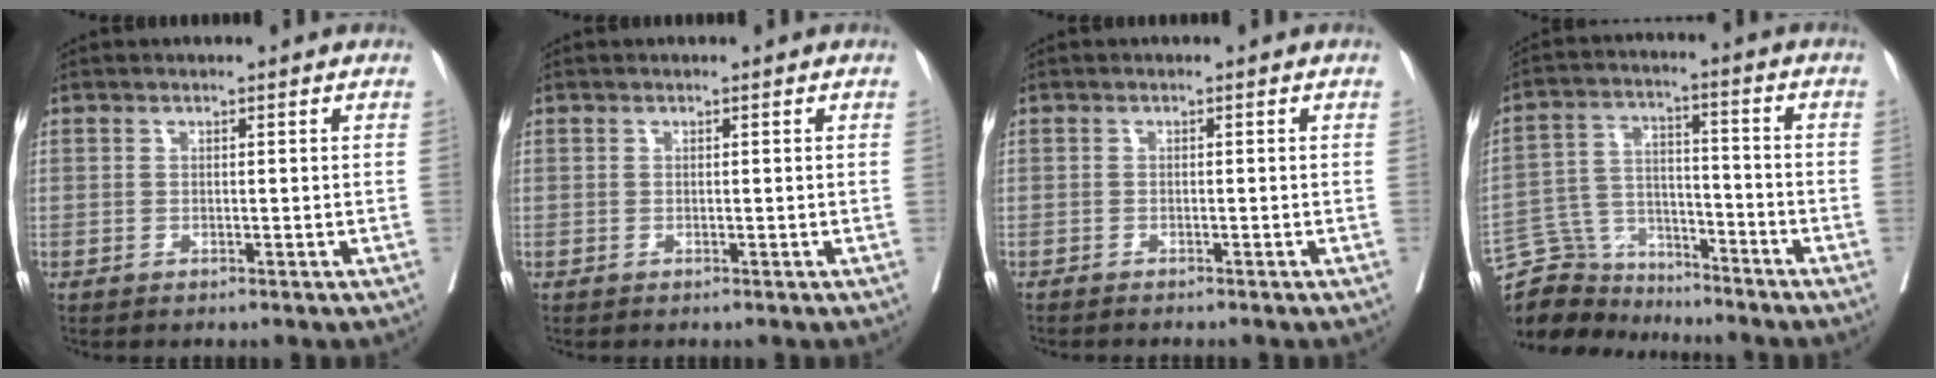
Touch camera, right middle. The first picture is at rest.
{"total": 0.0}
{"total": 1.2, "force": [-1.2, 0.0, 0.4], "torque": [-0.009, -0.002, -0.017]}
{"total": 10.1, "force": [-9.5, 3.6, 0.0], "torque": [-0.006, 0.044, -0.173]}